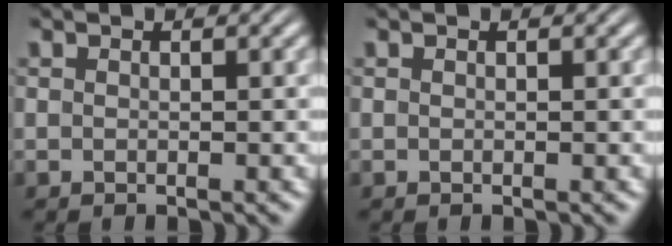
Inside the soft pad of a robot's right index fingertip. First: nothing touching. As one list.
[{"total": 0.0}]